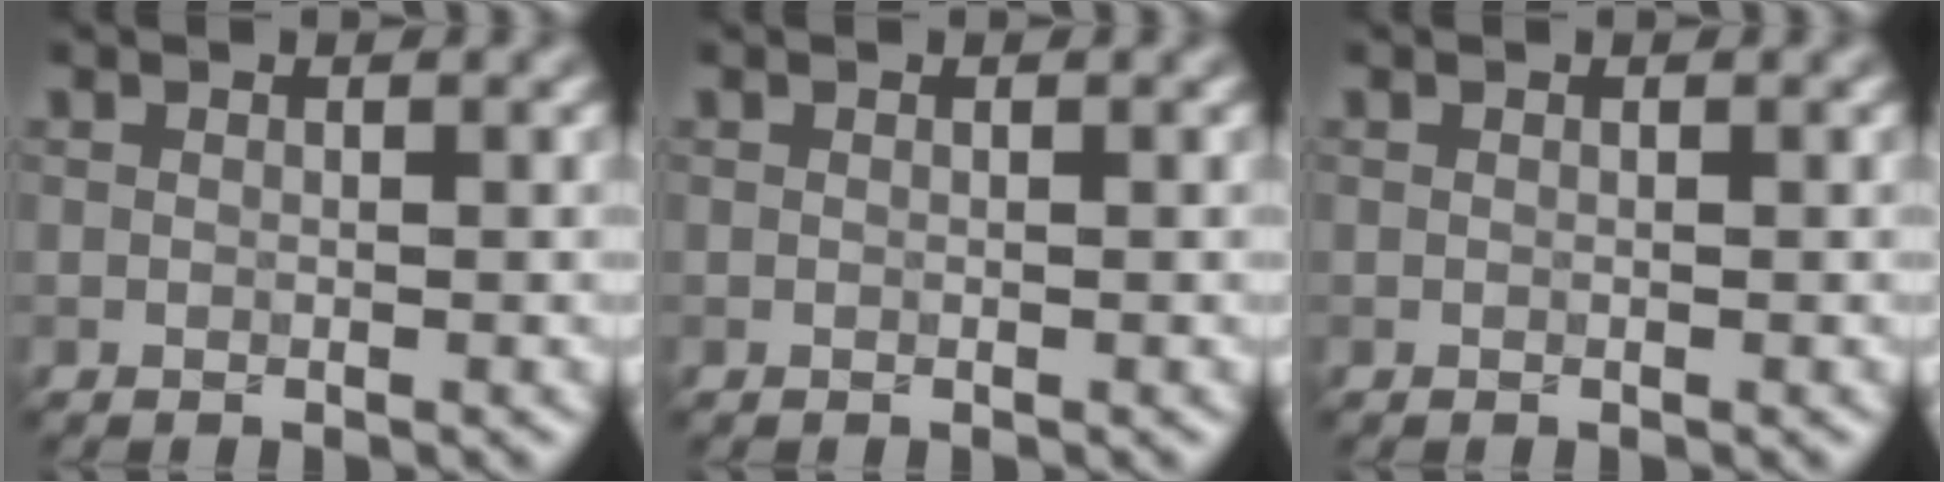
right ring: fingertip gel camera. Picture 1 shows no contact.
{"total": 0.0}
{"total": 0.0}